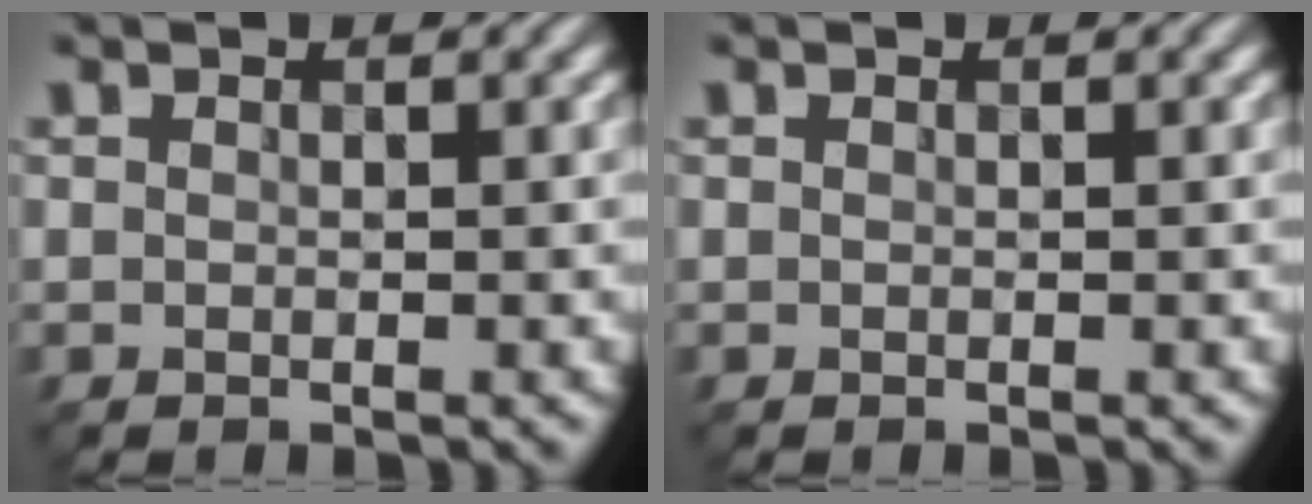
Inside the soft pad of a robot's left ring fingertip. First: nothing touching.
{"total": 0.0}